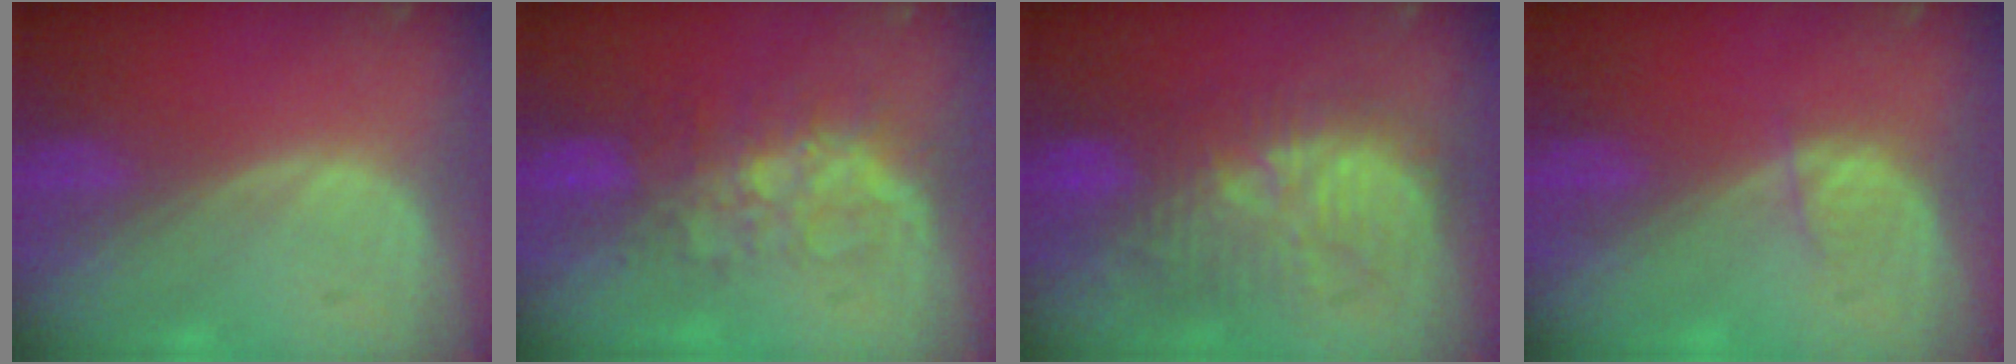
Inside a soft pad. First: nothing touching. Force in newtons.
{"total": 8.1, "press": 7.1, "slide": 3.8}
{"total": 10.7, "press": 10.6, "slide": 0.9}
{"total": 1.6, "press": 1.5, "slide": 0.2}